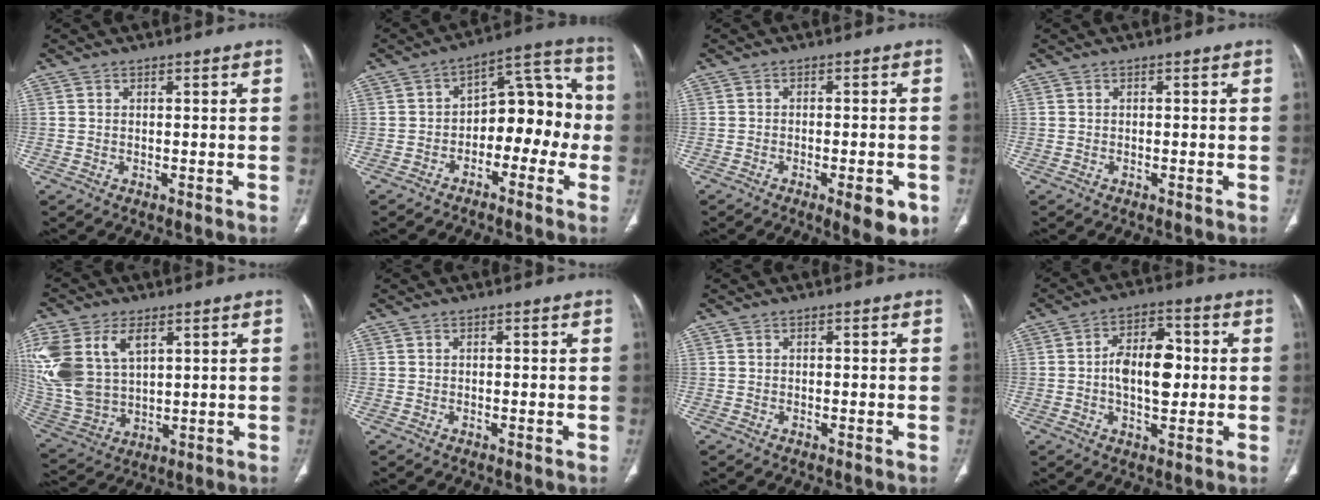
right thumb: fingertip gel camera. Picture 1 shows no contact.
{"total": 13.1, "force": [-3.1, 8.1, 9.8], "torque": [-0.082, 0.060, -0.056]}
{"total": 6.5, "force": [-2.9, 2.2, 5.3], "torque": [-0.059, -0.001, -0.034]}
{"total": 0.0}
{"total": 19.2, "force": [6.7, 12.2, 13.2], "torque": [-0.304, -0.007, 0.142]}
{"total": 0.0}
{"total": 0.0}
{"total": 10.0, "force": [0.0, 5.5, 8.4], "torque": [-0.116, 0.015, -0.004]}